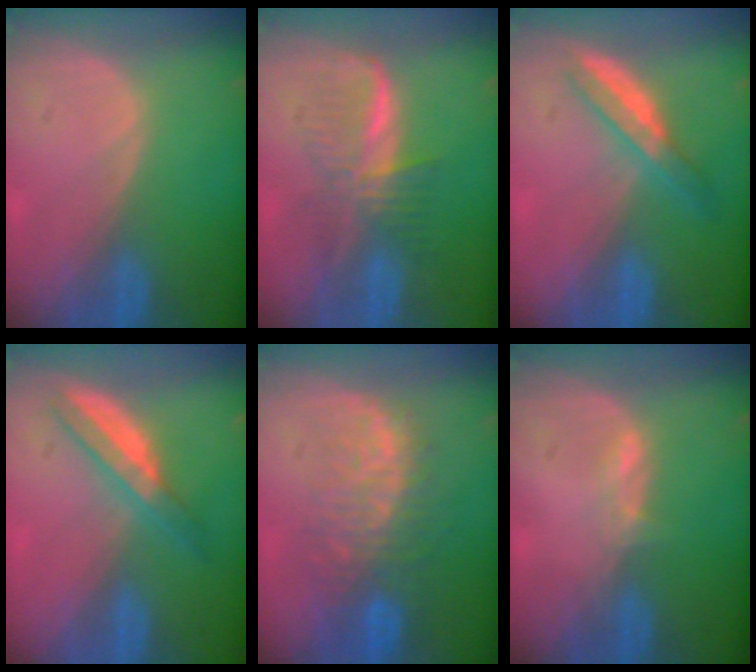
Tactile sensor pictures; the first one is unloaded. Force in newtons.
{"total": 6.1, "press": 6.1, "slide": 0.2}
{"total": 5.3, "press": 4.6, "slide": 2.6}
{"total": 5.1, "press": 4.8, "slide": 1.7}
{"total": 9.7, "press": 8.5, "slide": 4.7}
{"total": 1.6, "press": 1.5, "slide": 0.6}